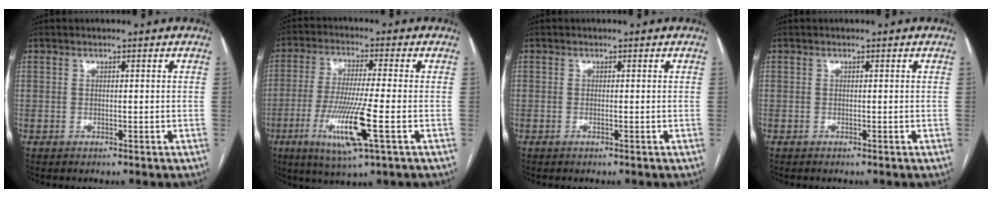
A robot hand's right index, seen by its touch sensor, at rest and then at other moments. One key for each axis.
{"total": 11.8, "fx": -3.9, "fy": 0.2, "fz": 11.1, "tx": -0.224, "ty": -0.024, "tz": -0.072}
{"total": 0.0}
{"total": 0.0}